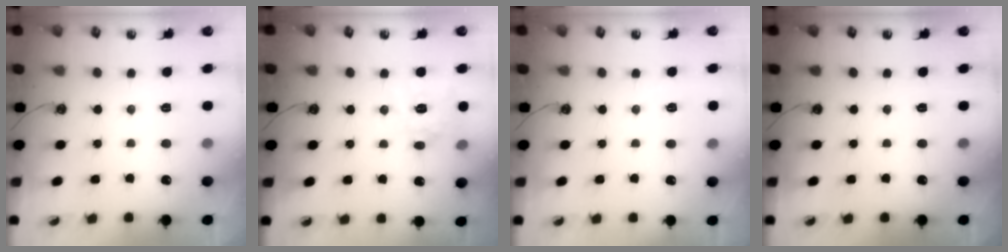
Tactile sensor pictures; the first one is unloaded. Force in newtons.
{"total": 10.9, "press": 10.8, "slide": 0.6}
{"total": 2.6, "press": 2.6, "slide": 0.3}
{"total": 0.0}